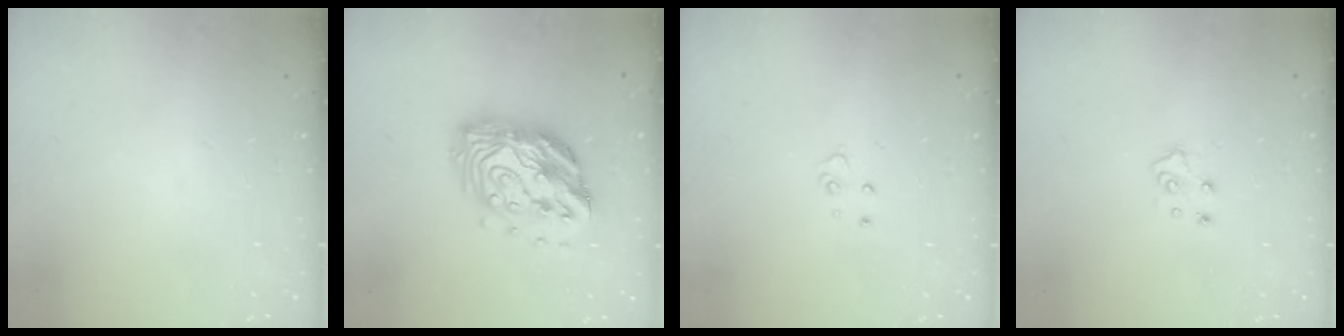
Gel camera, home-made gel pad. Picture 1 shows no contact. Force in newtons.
{"total": 16.6, "press": 16.5, "slide": 1.5}
{"total": 3.2, "press": 3.2, "slide": 0.3}
{"total": 5.6, "press": 5.6, "slide": 0.5}